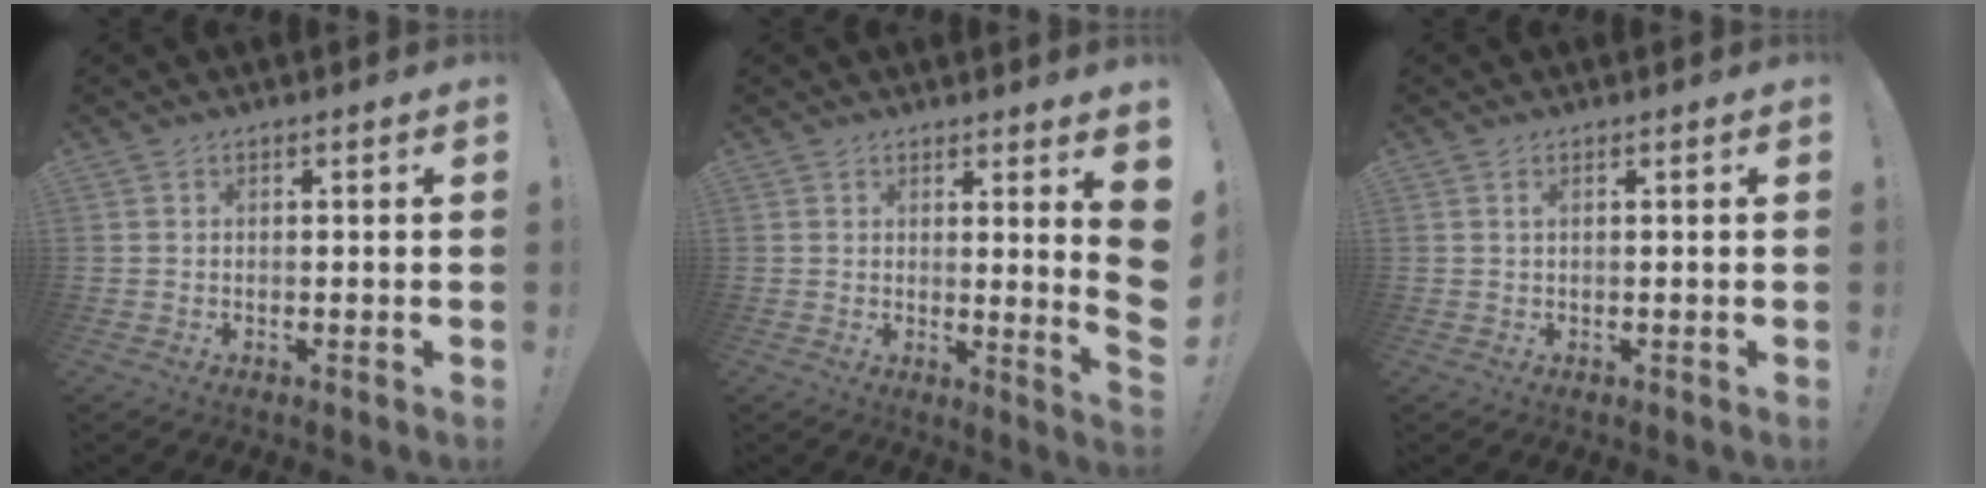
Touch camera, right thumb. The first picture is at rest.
{"total": 6.3, "force": [2.3, -0.9, 5.7], "torque": [-0.069, -0.041, 0.036]}
{"total": 0.8, "force": [0.4, -0.2, 0.7], "torque": [-0.012, 0.000, 0.005]}